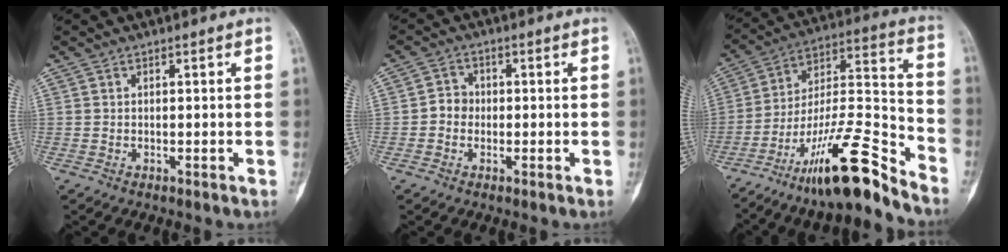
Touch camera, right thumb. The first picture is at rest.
{"total": 3.2, "force": [-0.5, 2.8, 1.3], "torque": [-0.007, 0.009, -0.017]}
{"total": 19.6, "force": [-14.0, 3.3, 13.2], "torque": [-0.232, 0.095, -0.243]}